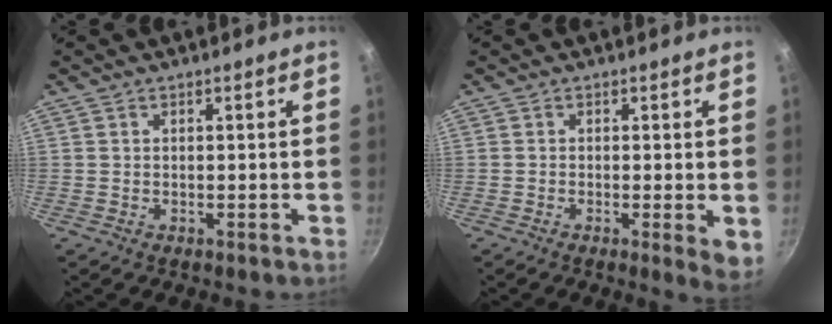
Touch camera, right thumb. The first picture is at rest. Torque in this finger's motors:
{"motor_torque": [-0.15, 0.42, -0.12, -0.02, -0.02]}